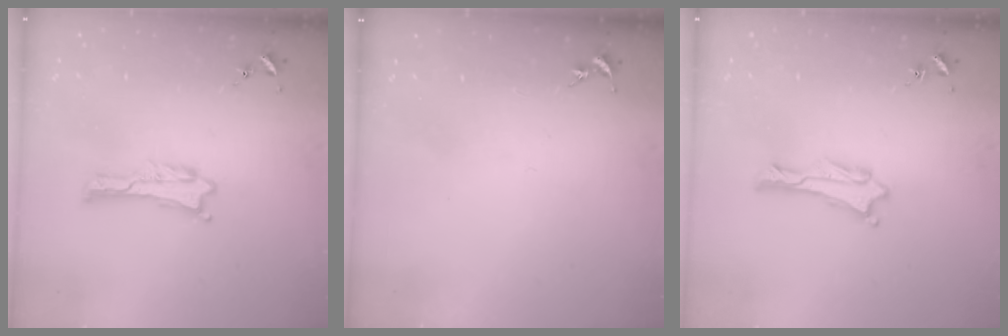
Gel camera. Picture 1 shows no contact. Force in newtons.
{"total": 0.0}
{"total": 0.6, "press": 0.5, "slide": 0.1}